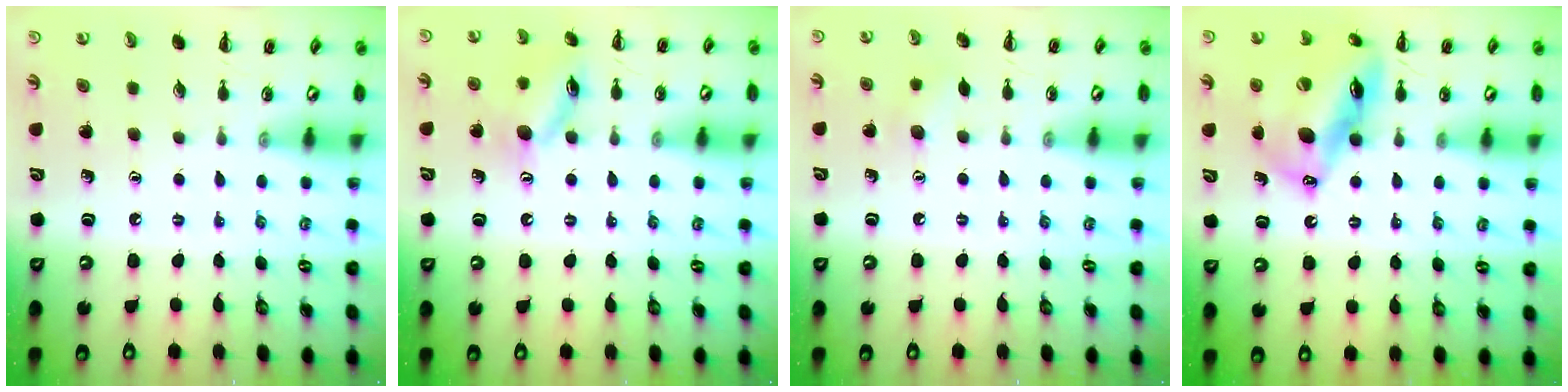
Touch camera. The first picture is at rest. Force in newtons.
{"total": 12.3, "press": 12.2, "slide": 0.8}
{"total": 6.8, "press": 6.7, "slide": 1.2}
{"total": 16.4, "press": 15.8, "slide": 4.6}